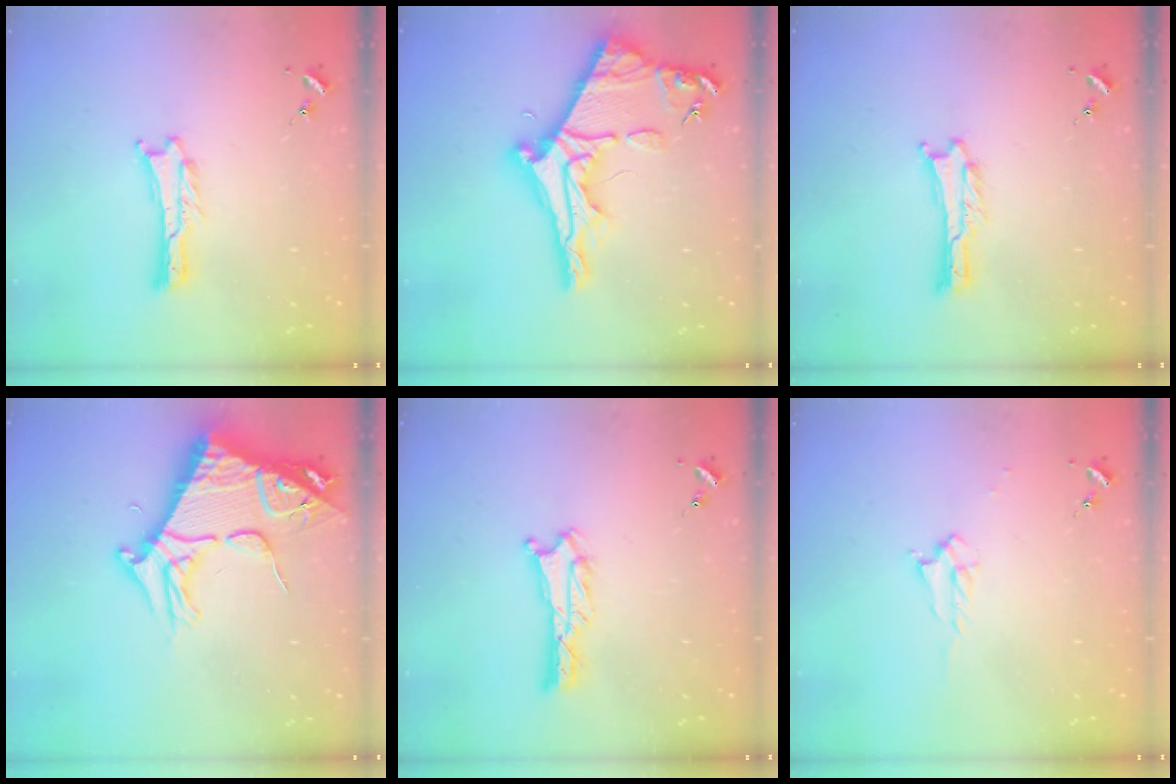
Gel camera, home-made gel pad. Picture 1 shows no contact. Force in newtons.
{"total": 10.1, "press": 10.1, "slide": 1.0}
{"total": 0.0}
{"total": 10.0, "press": 9.9, "slide": 1.3}
{"total": 1.4, "press": 1.4, "slide": 0.1}
{"total": 1.7, "press": 1.6, "slide": 0.2}